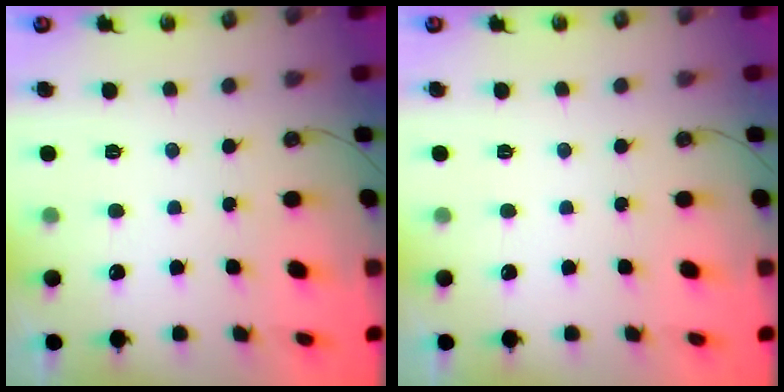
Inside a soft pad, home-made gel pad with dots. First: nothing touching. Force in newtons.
{"total": 0.0}